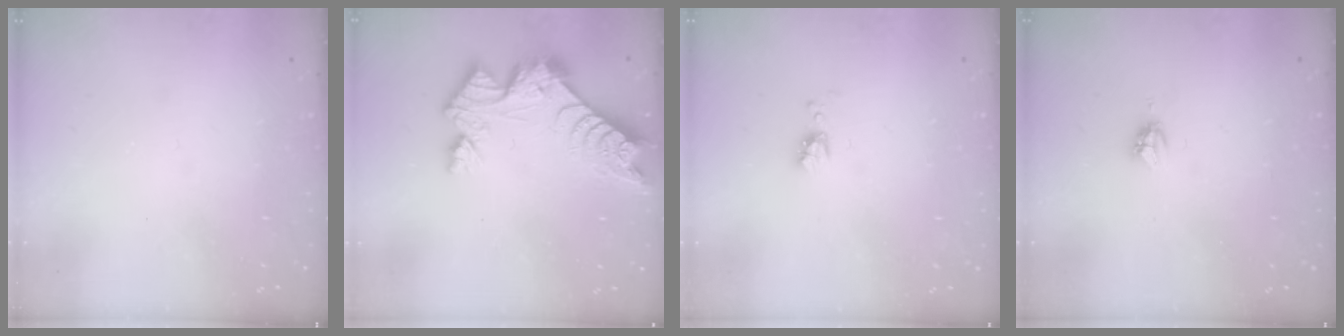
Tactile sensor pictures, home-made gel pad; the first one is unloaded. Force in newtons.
{"total": 11.3, "press": 11.3, "slide": 0.8}
{"total": 4.9, "press": 4.8, "slide": 0.8}
{"total": 3.2, "press": 3.2, "slide": 0.4}